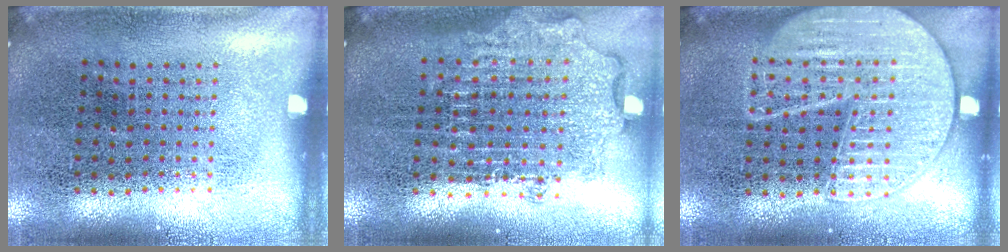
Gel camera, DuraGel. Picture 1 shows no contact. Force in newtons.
{"total": 1.9, "press": 1.5, "slide": 1.1}
{"total": 2.0, "press": 2.0, "slide": 0.2}